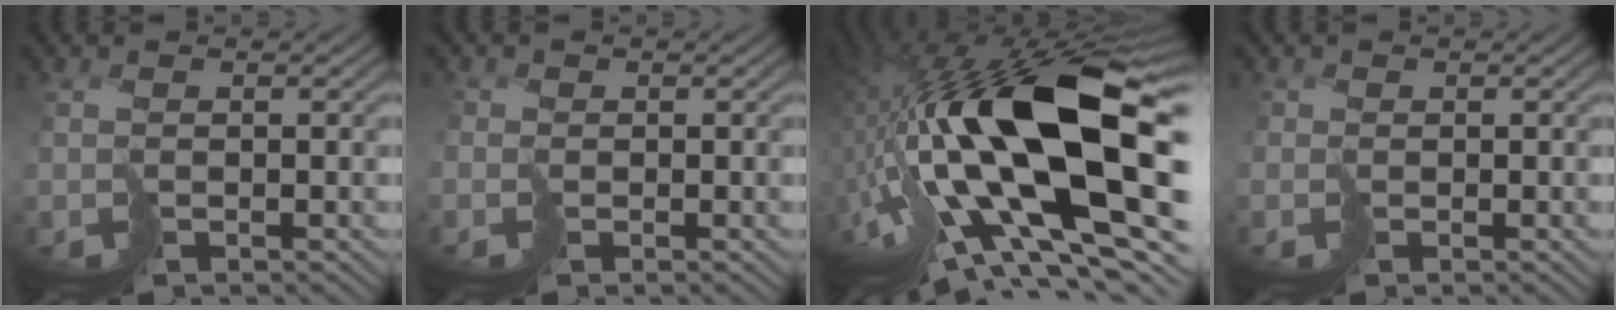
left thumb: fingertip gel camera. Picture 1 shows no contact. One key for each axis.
{"total": 1.1, "fx": -0.3, "fy": 0.6, "fz": -0.8, "tx": 0.022, "ty": 0.002, "tz": -0.017}
{"total": 21.0, "fx": -0.8, "fy": 7.9, "fz": 19.4, "tx": -0.355, "ty": -0.002, "tz": -0.017}
{"total": 0.9, "fx": 0.0, "fy": 0.4, "fz": -0.8, "tx": 0.021, "ty": 0.001, "tz": -0.007}